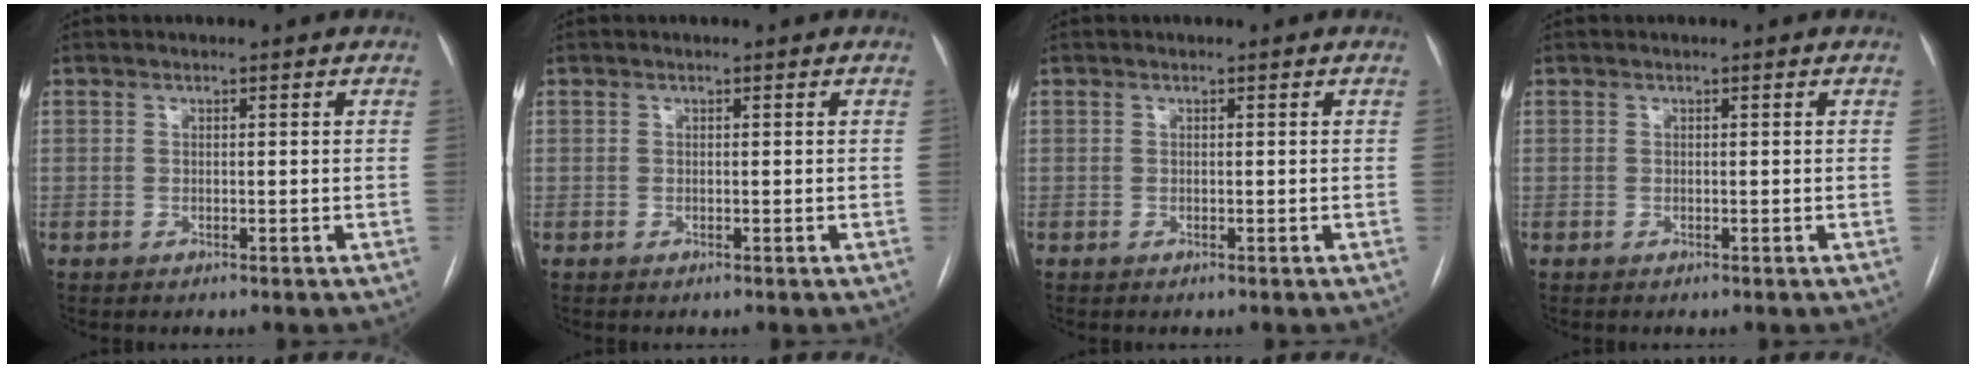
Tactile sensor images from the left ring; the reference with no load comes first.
{"total": 0.0}
{"total": 0.0}
{"total": 0.0}